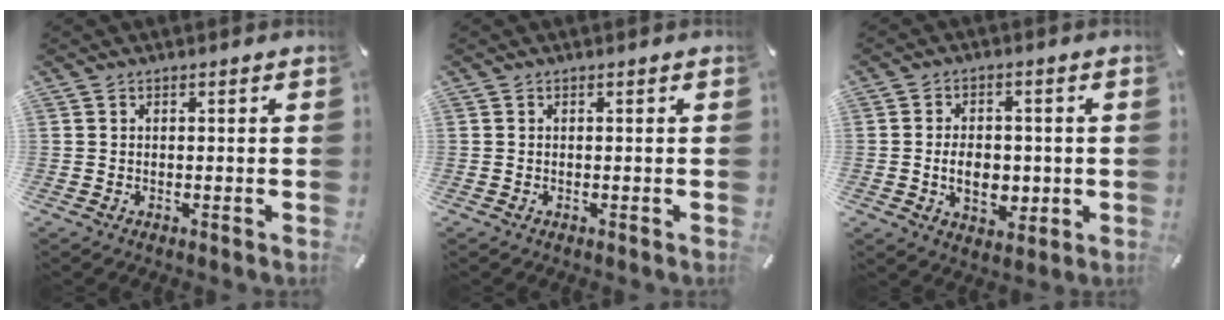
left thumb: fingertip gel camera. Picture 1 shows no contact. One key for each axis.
{"total": 0.0}
{"total": 8.0, "fx": -1.0, "fy": 5.8, "fz": 5.4, "tx": -0.079, "ty": -0.007, "tz": -0.022}